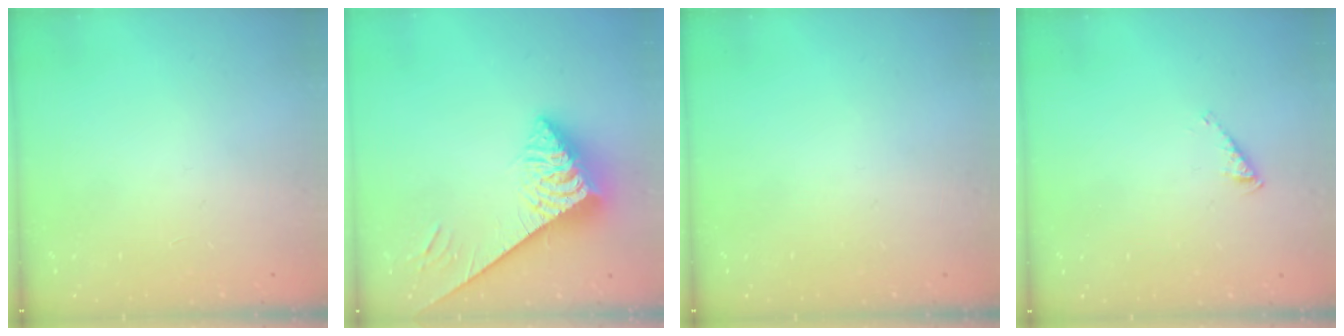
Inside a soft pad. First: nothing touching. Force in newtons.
{"total": 5.3, "press": 5.3, "slide": 0.5}
{"total": 0.0}
{"total": 2.7, "press": 2.6, "slide": 0.3}